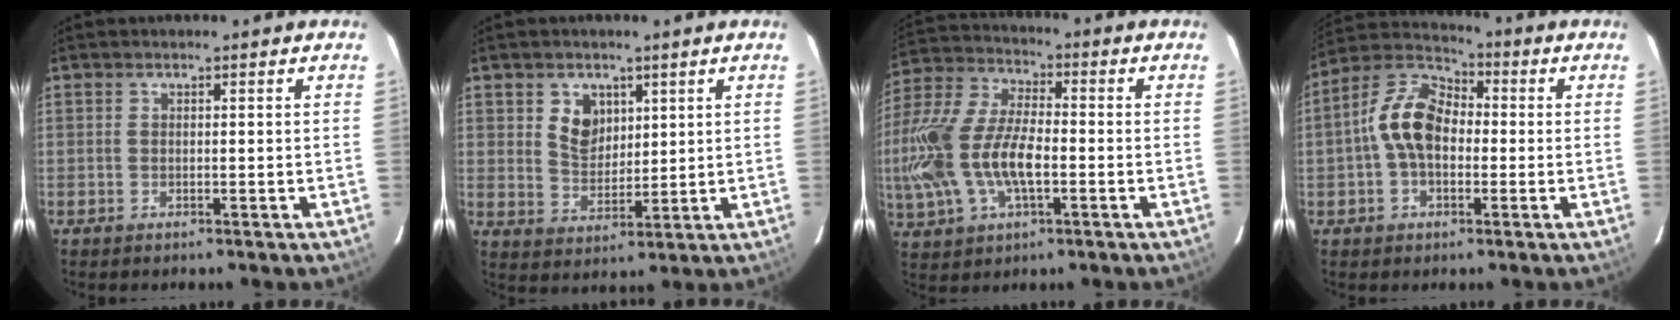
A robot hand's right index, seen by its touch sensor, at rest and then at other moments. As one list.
[{"total": 6.2, "force": [2.5, 4.8, 3.0], "torque": [-0.050, 0.005, 0.054]}, {"total": 20.7, "force": [-3.6, 10.6, 17.3], "torque": [-0.389, -0.005, -0.061]}, {"total": 11.3, "force": [-0.7, 7.3, 8.6], "torque": [-0.178, 0.028, -0.020]}]